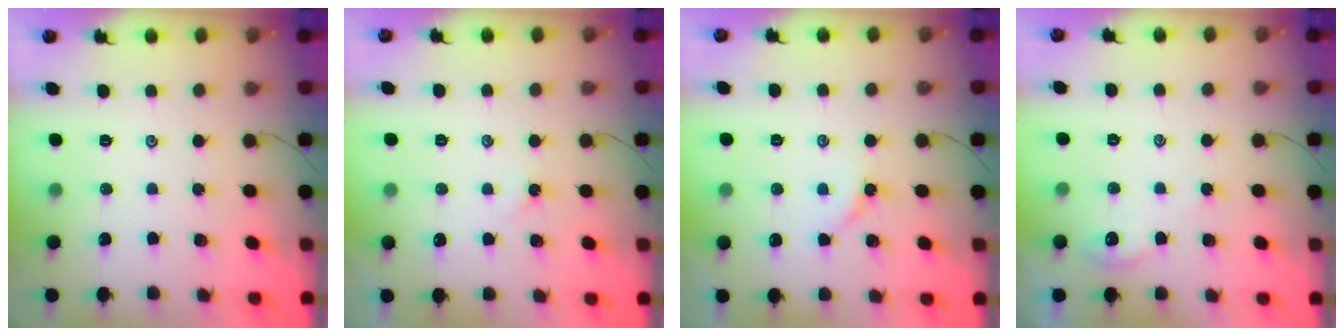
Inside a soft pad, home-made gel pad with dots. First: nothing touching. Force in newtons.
{"total": 1.9, "press": 1.9, "slide": 0.3}
{"total": 2.7, "press": 2.6, "slide": 0.5}
{"total": 2.2, "press": 2.2, "slide": 0.4}